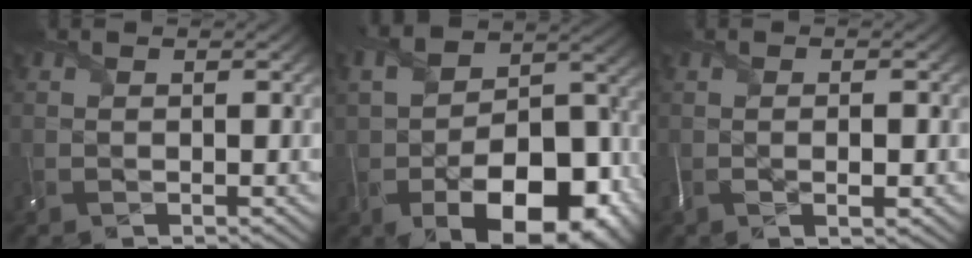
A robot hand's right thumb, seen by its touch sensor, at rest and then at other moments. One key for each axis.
{"total": 15.5, "fx": -5.9, "fy": 9.1, "fz": 11.1, "tx": -0.167, "ty": -0.034, "tz": -0.087}
{"total": 2.0, "fx": -0.6, "fy": 0.2, "fz": 1.9, "tx": -0.031, "ty": -0.005, "tz": -0.012}